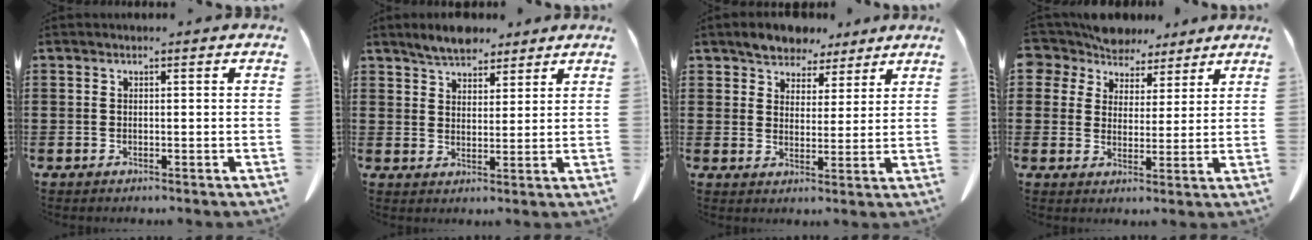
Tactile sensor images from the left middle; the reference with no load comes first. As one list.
[{"total": 5.1, "force": [4.6, 1.7, 1.0], "torque": [-0.034, -0.005, 0.088]}, {"total": 5.3, "force": [4.8, 2.2, 0.3], "torque": [-0.028, -0.008, 0.090]}, {"total": 6.1, "force": [5.2, 3.0, 0.4], "torque": [-0.041, -0.019, 0.096]}]